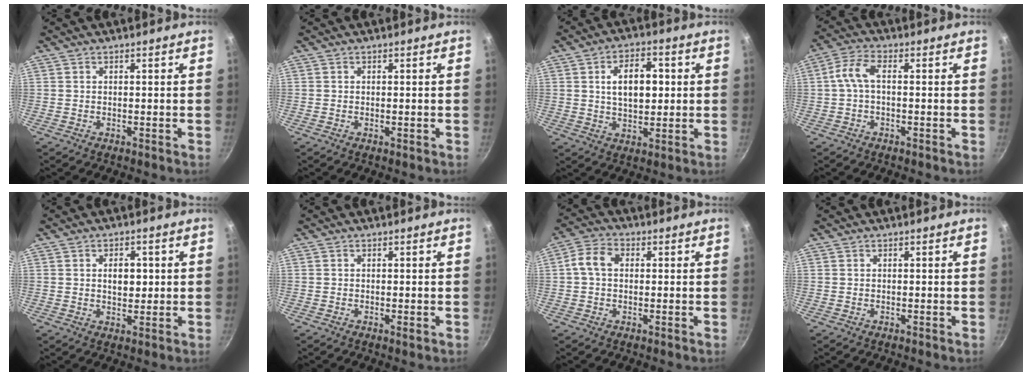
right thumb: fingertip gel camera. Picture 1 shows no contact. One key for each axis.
{"total": 0.0}
{"total": 9.6, "fx": 1.7, "fy": 5.6, "fz": 7.6, "tx": -0.098, "ty": 0.002, "tz": 0.028}
{"total": 5.3, "fx": 0.1, "fy": 2.5, "fz": 4.6, "tx": -0.099, "ty": 0.017, "tz": -0.007}
{"total": 4.6, "fx": 0.8, "fy": 2.9, "fz": 3.5, "tx": -0.032, "ty": -0.003, "tz": 0.013}
{"total": 0.6, "fx": -0.2, "fy": 0.2, "fz": 0.6, "tx": -0.009, "ty": -0.003, "tz": -0.005}
{"total": 5.9, "fx": 0.6, "fy": 4.2, "fz": 4.1, "tx": -0.076, "ty": 0.019, "tz": 0.005}
{"total": 0.0}